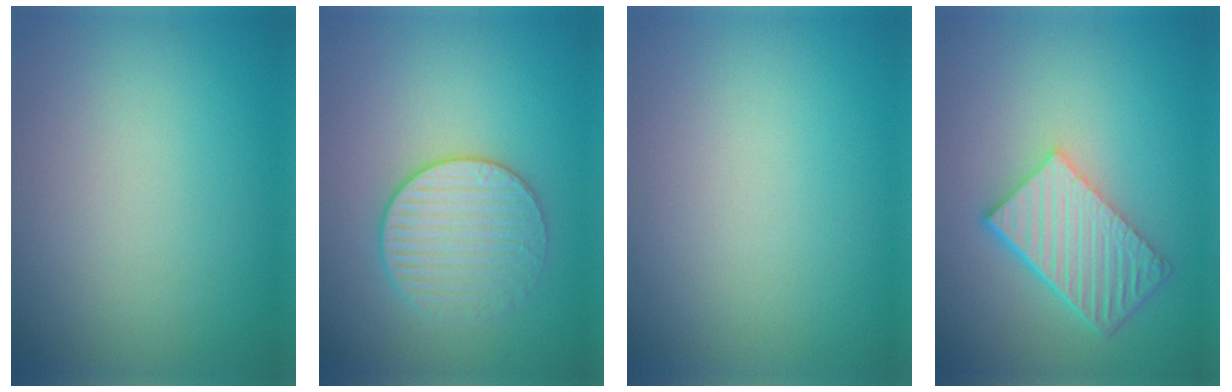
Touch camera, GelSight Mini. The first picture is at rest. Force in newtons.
{"total": 3.2, "press": 3.2, "slide": 0.3}
{"total": 0.0}
{"total": 6.3, "press": 4.5, "slide": 4.4}